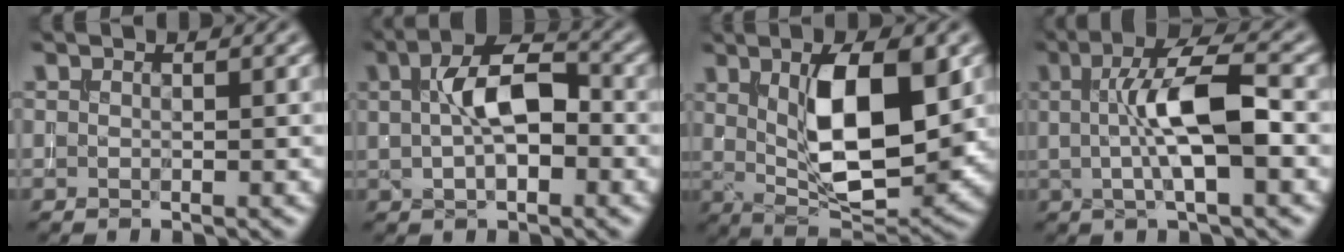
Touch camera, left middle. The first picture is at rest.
{"total": 5.9, "force": [0.7, 2.8, 5.1], "torque": [-0.084, 0.014, 0.005]}
{"total": 9.8, "force": [1.9, 3.6, 8.9], "torque": [-0.137, 0.001, 0.035]}
{"total": 6.8, "force": [0.5, 1.7, 6.6], "torque": [-0.109, 0.005, 0.005]}